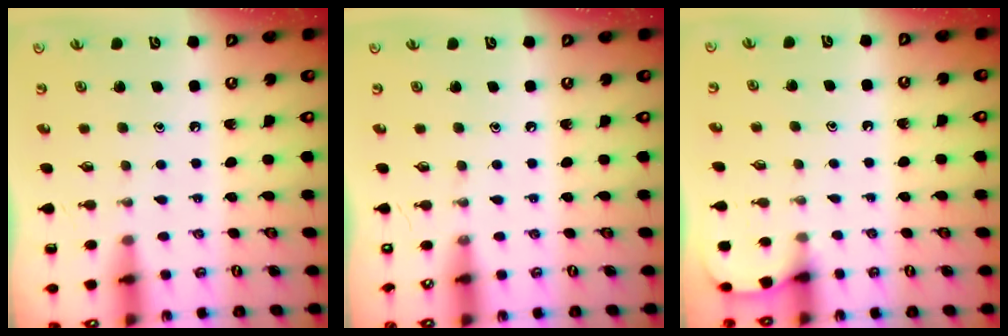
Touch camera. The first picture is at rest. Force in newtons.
{"total": 0.0}
{"total": 2.6, "press": 2.6, "slide": 0.2}